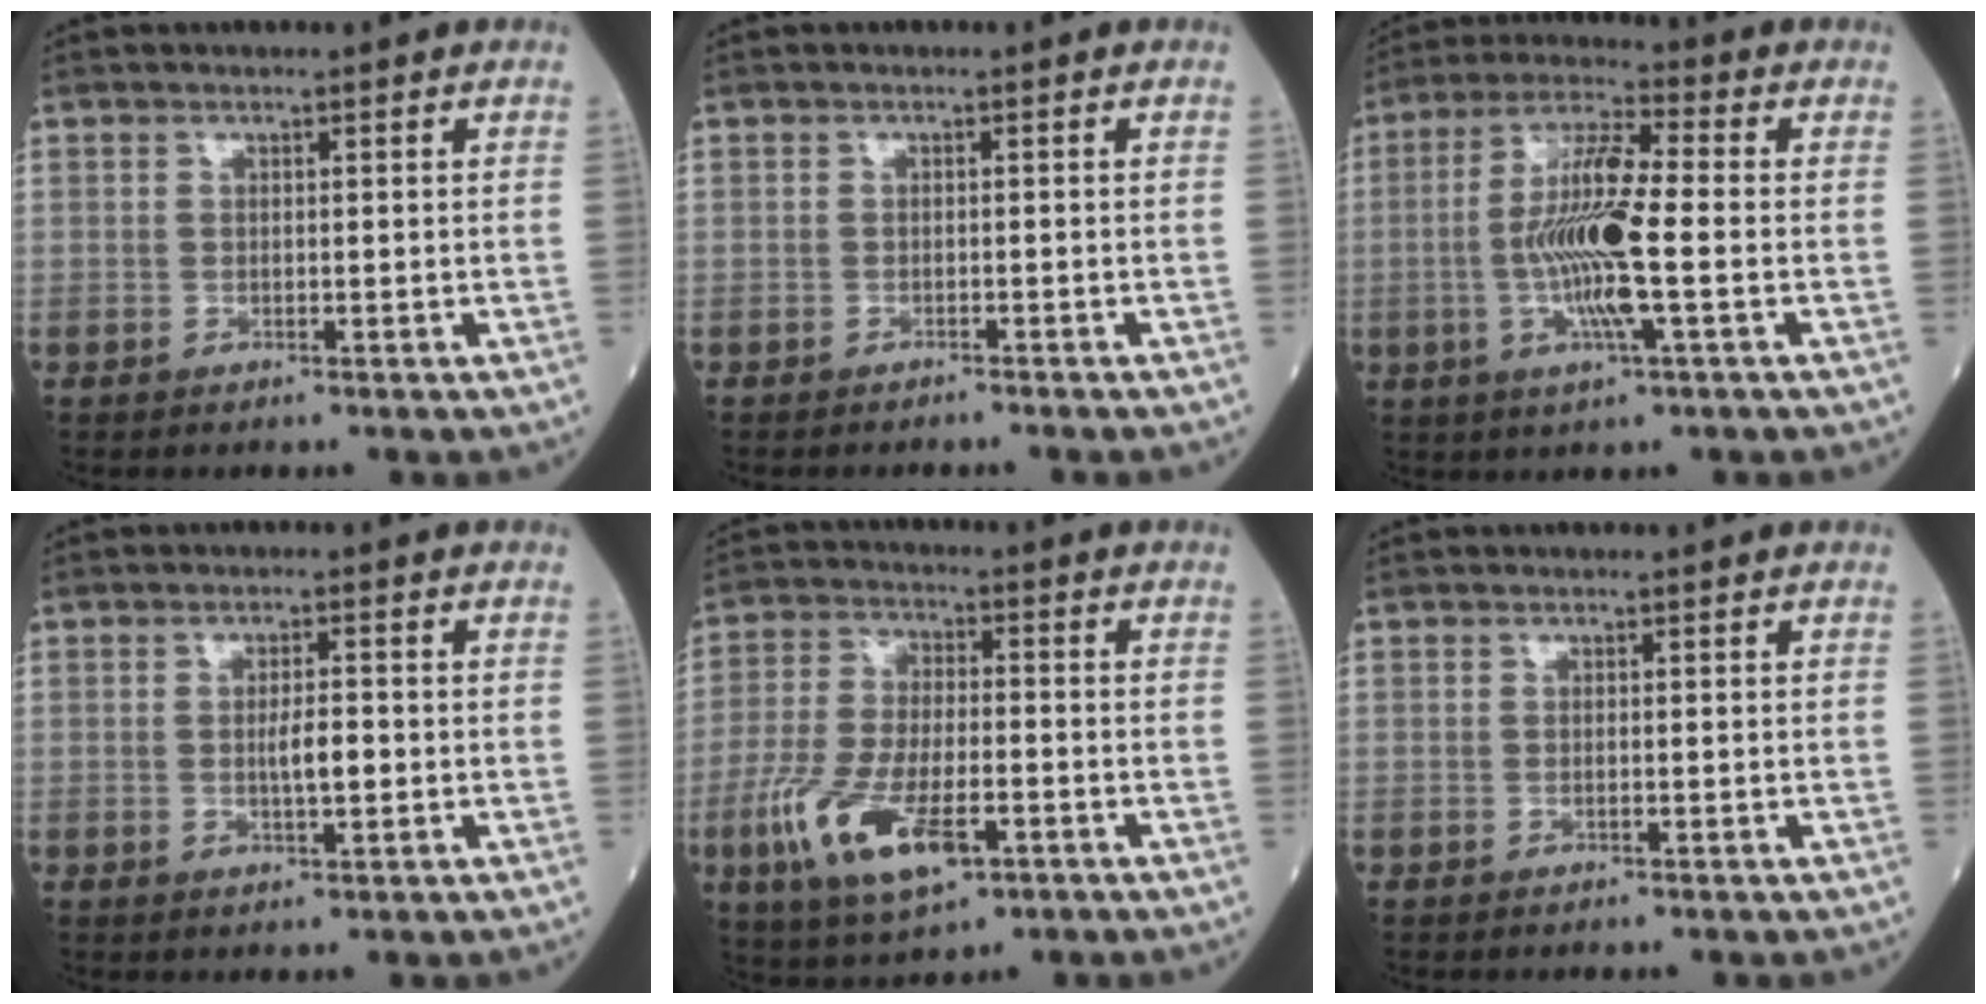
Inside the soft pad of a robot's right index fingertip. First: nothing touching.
{"total": 3.4, "force": [-3.1, 0.1, 1.3], "torque": [-0.020, -0.002, -0.038]}
{"total": 11.9, "force": [-1.7, 1.0, 11.8], "torque": [-0.229, -0.001, -0.039]}
{"total": 3.1, "force": [-0.4, 0.6, 3.1], "torque": [-0.054, 0.000, -0.005]}
{"total": 13.2, "force": [-5.5, 4.5, 11.1], "torque": [-0.230, -0.015, -0.094]}
{"total": 0.0}